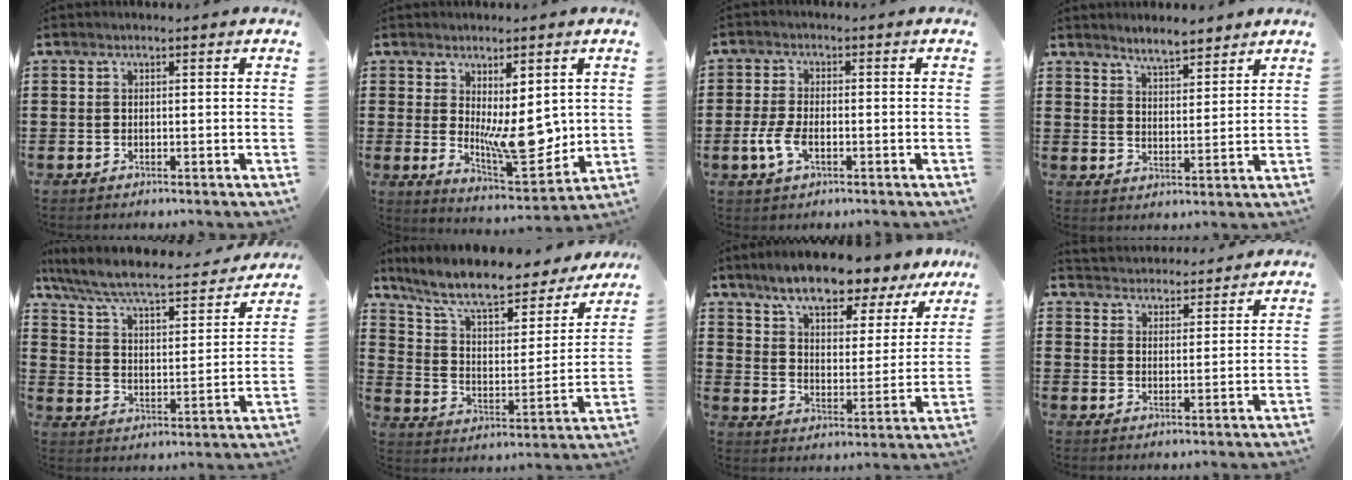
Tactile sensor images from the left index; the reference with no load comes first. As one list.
[{"total": 8.6, "force": [0.6, 3.8, 7.7], "torque": [-0.120, -0.015, 0.015]}, {"total": 4.6, "force": [-1.6, 2.2, 3.7], "torque": [-0.090, -0.003, -0.036]}, {"total": 4.4, "force": [4.2, 0.5, 1.0], "torque": [-0.033, -0.010, 0.078]}, {"total": 7.1, "force": [6.3, 0.7, 3.3], "torque": [-0.093, -0.043, 0.101]}, {"total": 9.9, "force": [8.6, 1.5, 4.8], "torque": [-0.127, -0.054, 0.148]}, {"total": 9.1, "force": [8.0, 1.2, 4.2], "torque": [-0.099, -0.039, 0.135]}, {"total": 3.7, "force": [3.6, 0.3, -0.6], "torque": [-0.005, -0.020, 0.065]}]